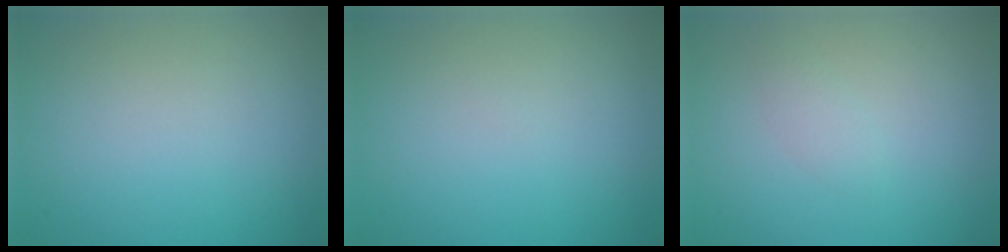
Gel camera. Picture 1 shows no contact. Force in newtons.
{"total": 0.0}
{"total": 1.0, "press": 1.0, "slide": 0.0}